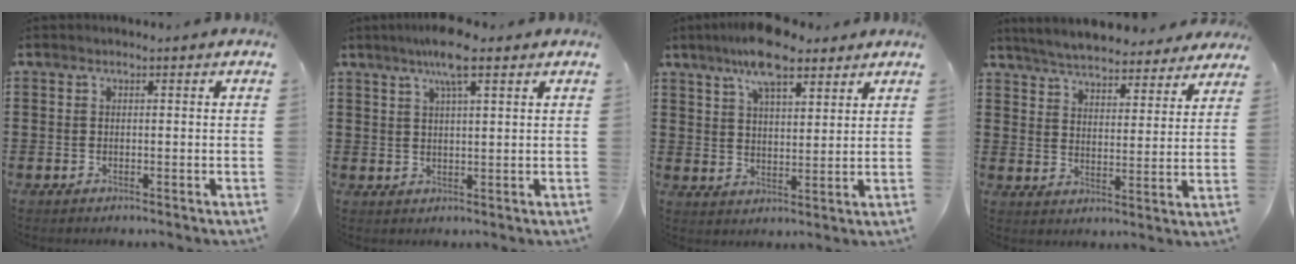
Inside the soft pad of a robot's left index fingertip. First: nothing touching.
{"total": 6.5, "force": [4.2, 0.9, 4.9], "torque": [-0.097, 0.005, 0.070]}
{"total": 9.4, "force": [7.1, 2.6, 5.7], "torque": [-0.112, -0.007, 0.127]}
{"total": 5.3, "force": [5.2, 0.1, 0.8], "torque": [-0.043, -0.032, 0.090]}